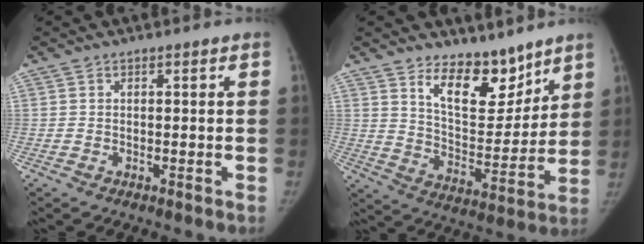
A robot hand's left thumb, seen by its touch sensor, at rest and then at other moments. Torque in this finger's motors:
{"motor_torque": [0.27, -0.02, 0.95, -0.69, 0.29]}